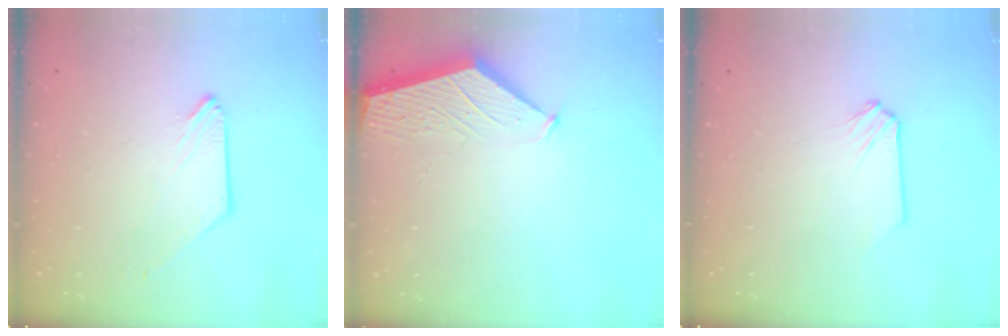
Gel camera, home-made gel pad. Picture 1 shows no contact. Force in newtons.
{"total": 1.9, "press": 1.9, "slide": 0.2}
{"total": 0.0}